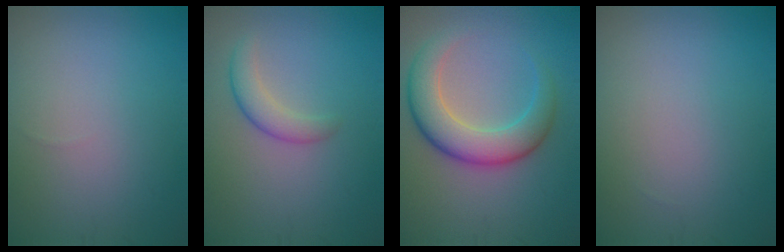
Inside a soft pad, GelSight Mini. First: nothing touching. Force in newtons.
{"total": 2.4, "press": 2.4, "slide": 0.1}
{"total": 6.1, "press": 6.1, "slide": 0.1}
{"total": 0.0}